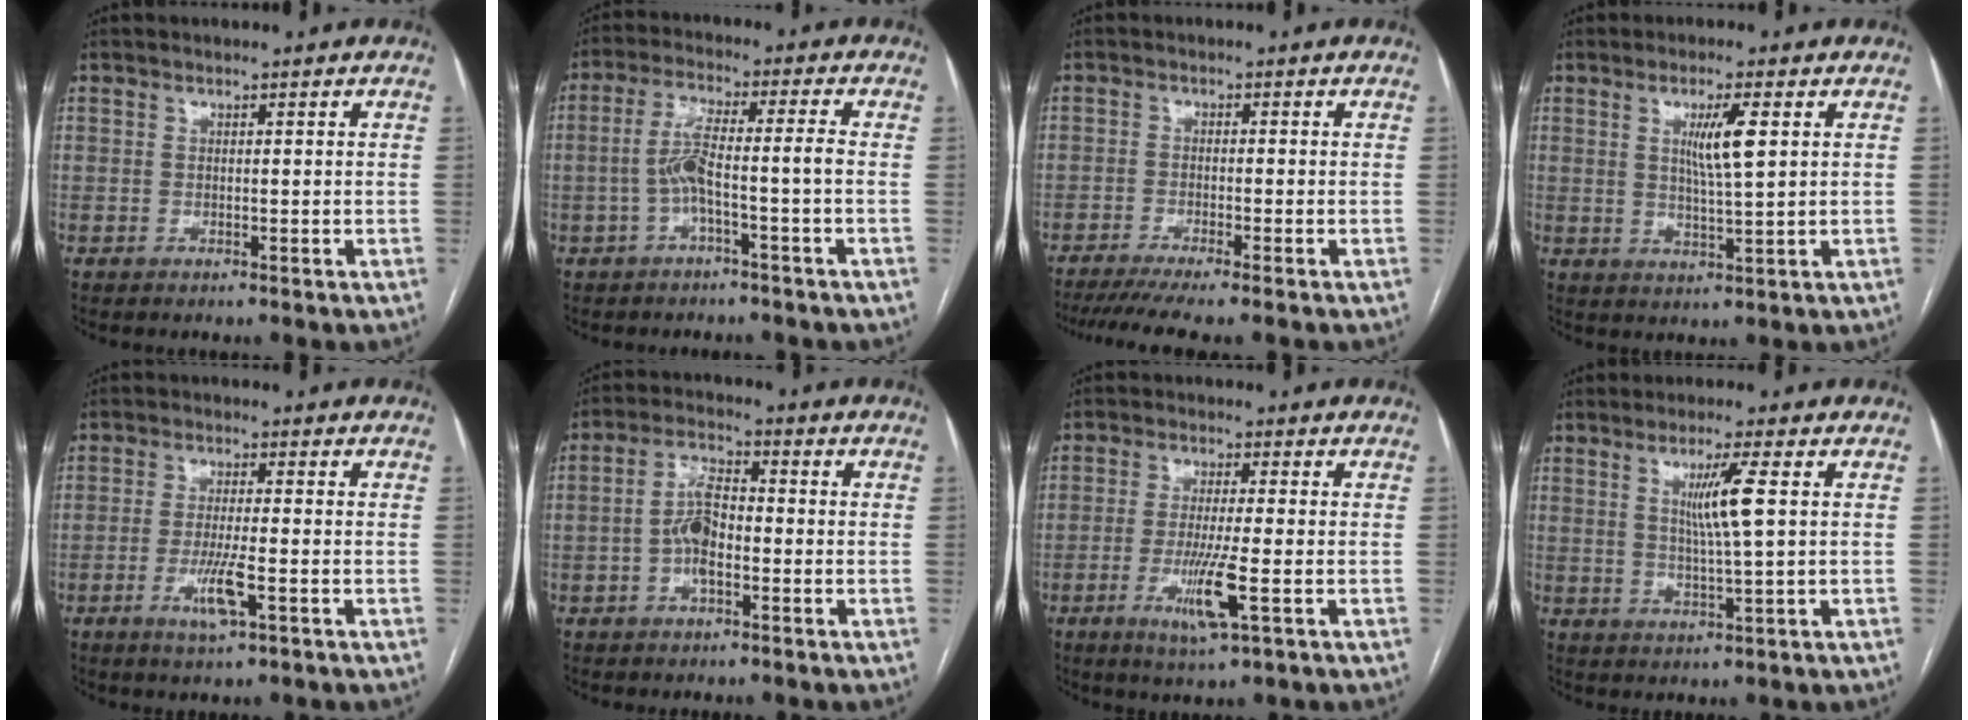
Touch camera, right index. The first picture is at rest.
{"total": 6.0, "force": [-1.8, -0.2, 5.7], "torque": [-0.117, 0.024, -0.031]}
{"total": 8.6, "force": [-7.0, -0.5, 4.8], "torque": [-0.061, -0.018, -0.110]}
{"total": 5.6, "force": [1.6, 0.1, 5.4], "torque": [-0.098, -0.004, 0.030]}
{"total": 5.4, "force": [-2.2, 0.3, 4.9], "torque": [-0.098, -0.010, -0.039]}
{"total": 6.0, "force": [-1.3, 2.3, 5.4], "torque": [-0.113, 0.012, -0.030]}
{"total": 7.4, "force": [-2.5, -0.1, 6.9], "torque": [-0.134, -0.020, -0.044]}
{"total": 5.9, "force": [1.5, -0.7, 5.6], "torque": [-0.104, -0.005, 0.029]}